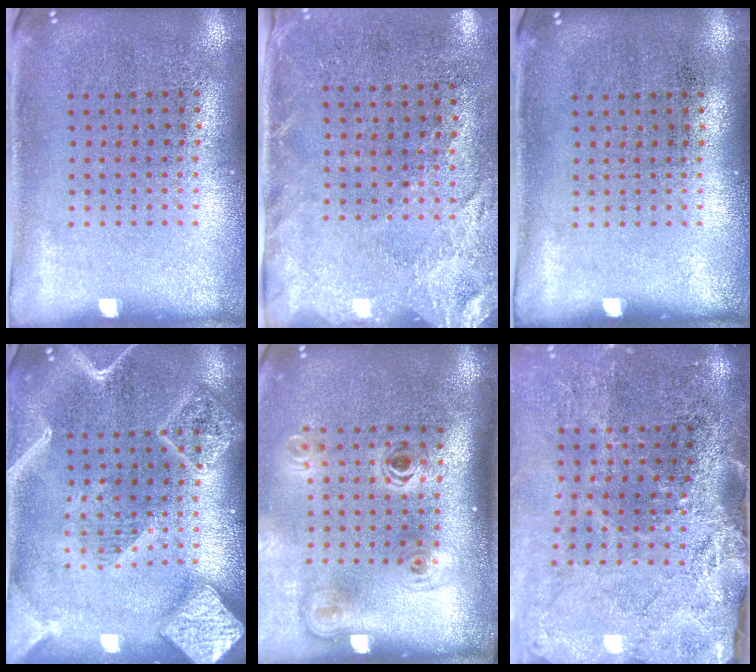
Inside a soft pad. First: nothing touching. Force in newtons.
{"total": 2.6, "press": 2.1, "slide": 1.6}
{"total": 0.0}
{"total": 2.8, "press": 2.8, "slide": 0.3}
{"total": 2.1, "press": 1.4, "slide": 1.6}
{"total": 4.1, "press": 3.3, "slide": 2.4}